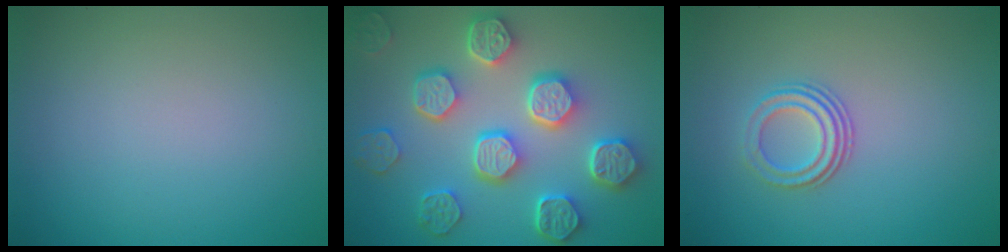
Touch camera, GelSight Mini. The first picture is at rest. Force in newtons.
{"total": 8.2, "press": 6.6, "slide": 4.9}
{"total": 2.8, "press": 2.1, "slide": 1.9}